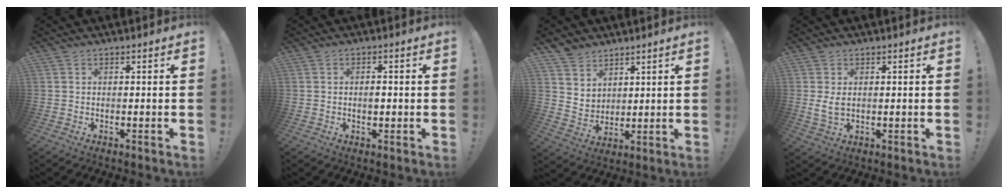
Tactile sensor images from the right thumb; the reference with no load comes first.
{"total": 1.8, "force": [-0.4, 1.1, 1.4], "torque": [-0.013, 0.000, -0.010]}
{"total": 7.6, "force": [5.9, 4.8, 0.7], "torque": [-0.014, -0.049, 0.116]}
{"total": 3.8, "force": [1.0, 2.2, 3.0], "torque": [-0.049, -0.003, 0.017]}